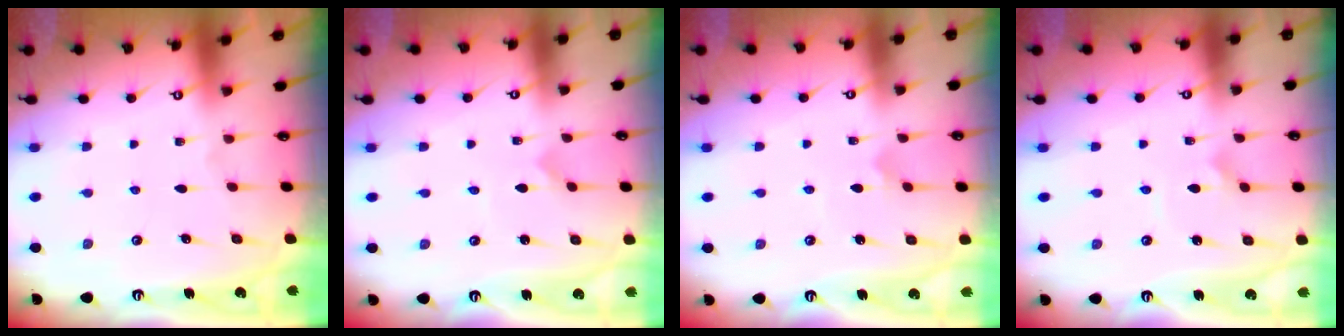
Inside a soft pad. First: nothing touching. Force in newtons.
{"total": 0.0}
{"total": 6.0, "press": 5.9, "slide": 0.6}
{"total": 2.4, "press": 2.4, "slide": 0.2}